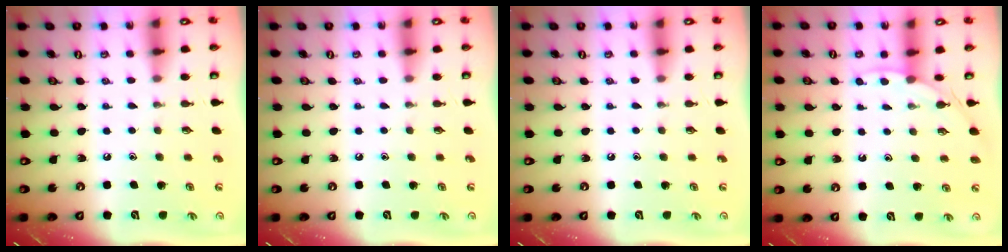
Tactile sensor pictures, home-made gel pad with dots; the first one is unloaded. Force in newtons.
{"total": 0.0}
{"total": 0.0}
{"total": 2.9, "press": 2.9, "slide": 0.4}